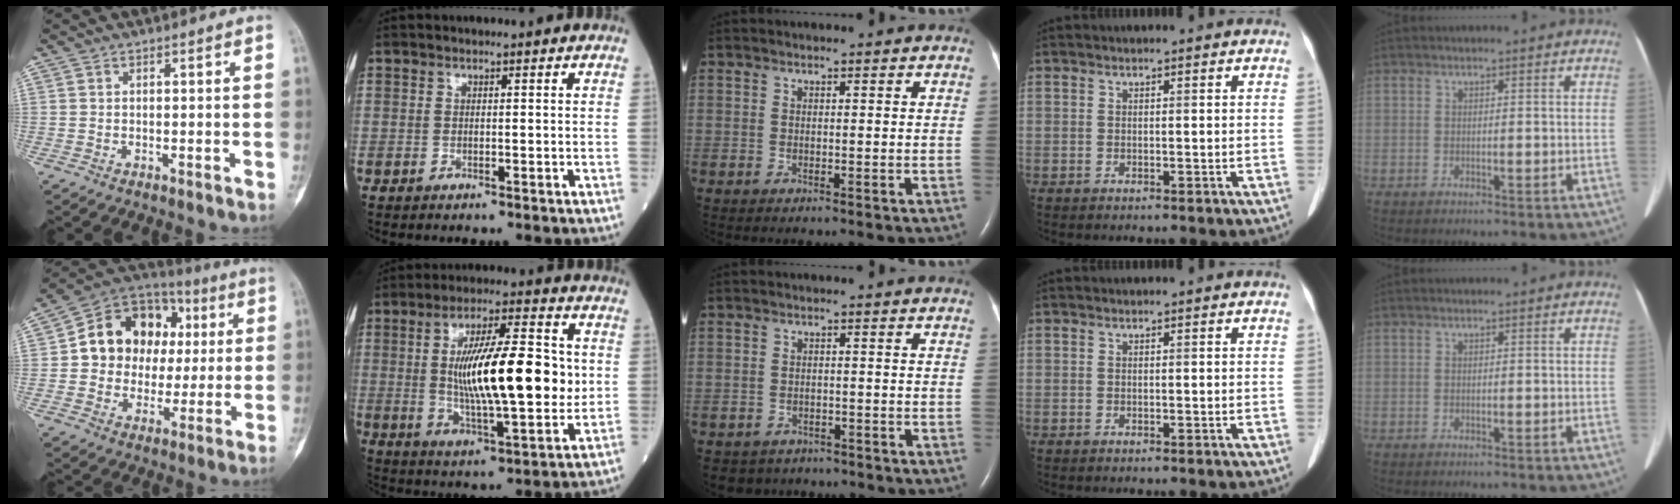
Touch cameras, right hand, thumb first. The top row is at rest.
{"thumb": {"total": 17.0, "force": [2.3, 14.1, 9.1], "torque": [-0.087, 0.027, 0.038]}, "index": {"total": 17.8, "force": [1.3, 3.8, 17.3], "torque": [-0.306, 0.001, 0.020]}, "middle": {"total": 3.9, "force": [-3.1, 2.3, -0.1], "torque": [0.003, 0.006, -0.044]}}